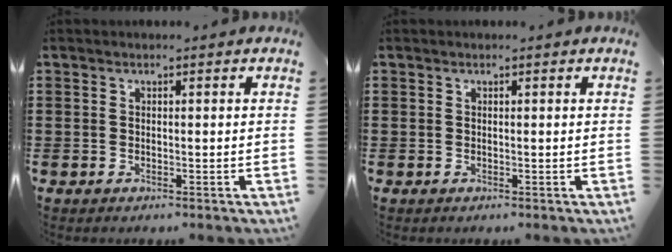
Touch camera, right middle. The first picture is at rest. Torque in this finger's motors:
{"motor_torque": [-2.14, 0.00, 0.00, 0.00]}